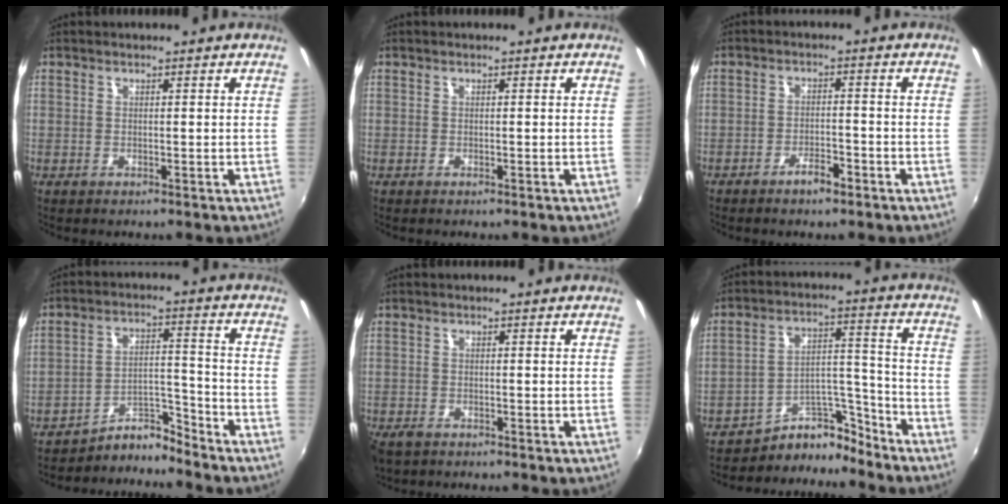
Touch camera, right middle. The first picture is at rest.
{"total": 0.0}
{"total": 3.4, "force": [-2.6, 1.1, 2.0], "torque": [-0.047, 0.000, -0.042]}
{"total": 5.9, "force": [-5.9, 0.0, -0.3], "torque": [0.005, 0.031, -0.109]}
{"total": 3.2, "force": [-2.4, 1.6, 1.3], "torque": [-0.036, -0.012, -0.045]}
{"total": 8.9, "force": [-8.4, 2.8, 0.4], "torque": [-0.002, 0.059, -0.145]}